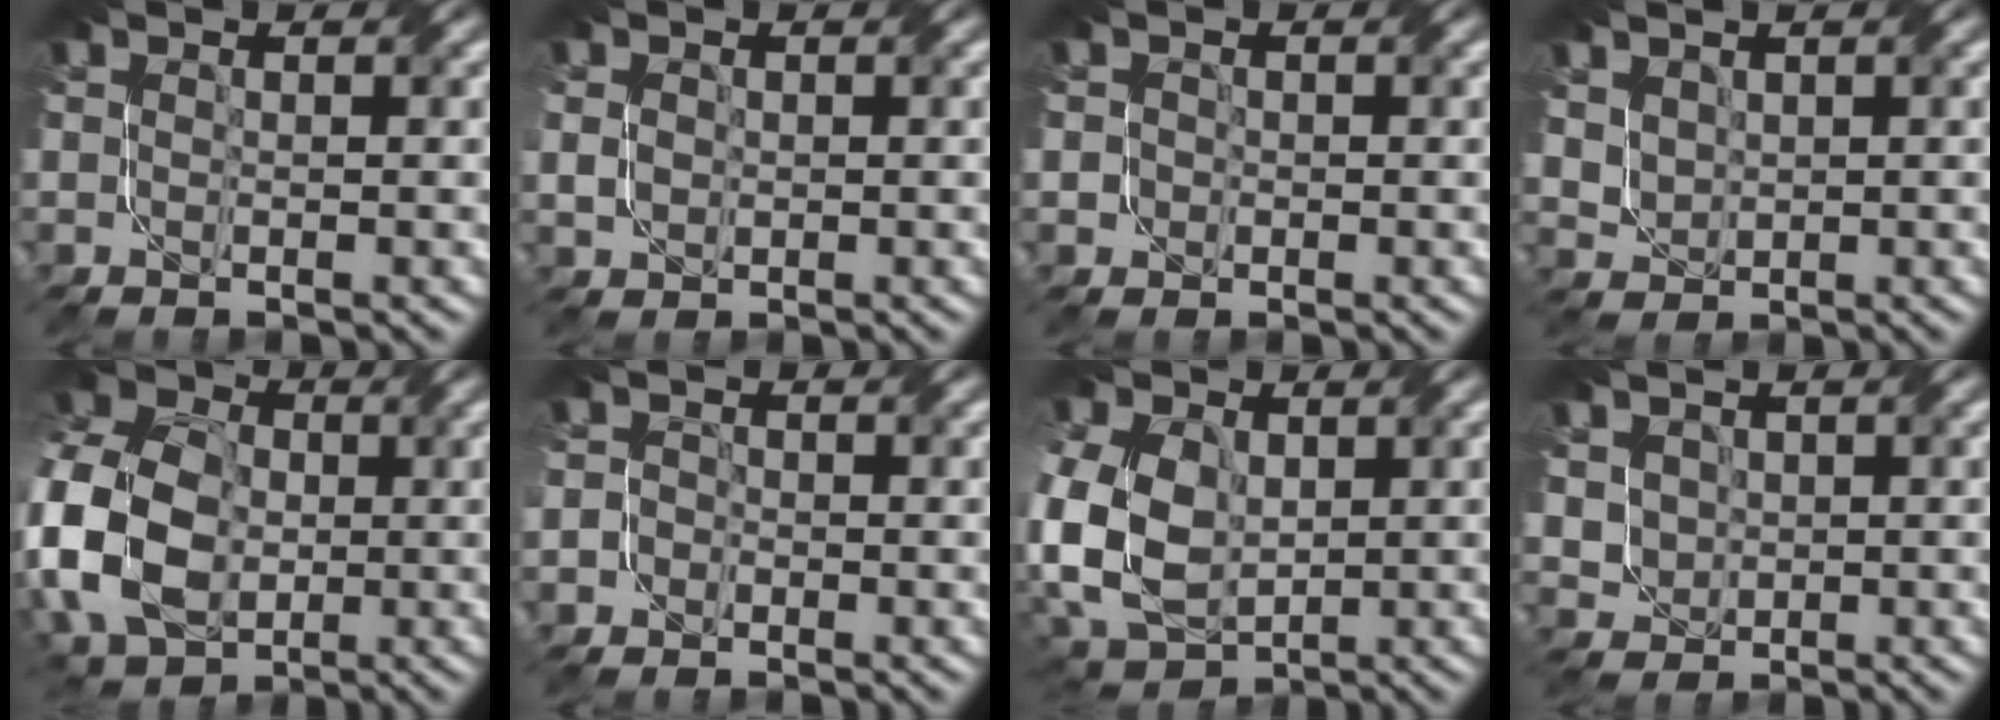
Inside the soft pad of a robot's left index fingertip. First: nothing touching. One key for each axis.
{"total": 1.6, "fx": -0.1, "fy": 1.3, "fz": 0.9, "tx": -0.032, "ty": 0.004, "tz": 0.006}
{"total": 1.0, "fx": -0.1, "fy": 1.0, "fz": 0.3, "tx": -0.002, "ty": 0.003, "tz": 0.000}
{"total": 2.6, "fx": 1.4, "fy": 1.8, "fz": 1.2, "tx": -0.055, "ty": 0.000, "tz": 0.052}
{"total": 13.5, "fx": -2.7, "fy": 9.7, "fz": 9.1, "tx": -0.238, "ty": 0.010, "tz": -0.079}
{"total": 1.9, "fx": -0.8, "fy": 1.6, "fz": 0.6, "tx": 0.010, "ty": 0.011, "tz": -0.037}
{"total": 14.2, "fx": -0.4, "fy": 10.3, "fz": 9.7, "tx": -0.225, "ty": -0.004, "tz": -0.033}
{"total": 3.0, "fx": 1.1, "fy": 2.5, "fz": 1.3, "tx": -0.053, "ty": 0.001, "tz": 0.036}